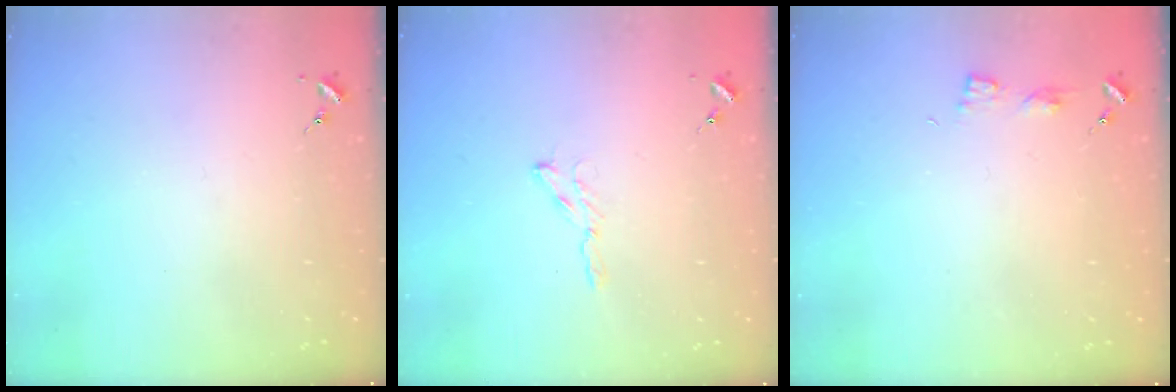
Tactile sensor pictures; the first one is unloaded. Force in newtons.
{"total": 3.6, "press": 3.6, "slide": 0.5}
{"total": 4.3, "press": 4.3, "slide": 0.5}